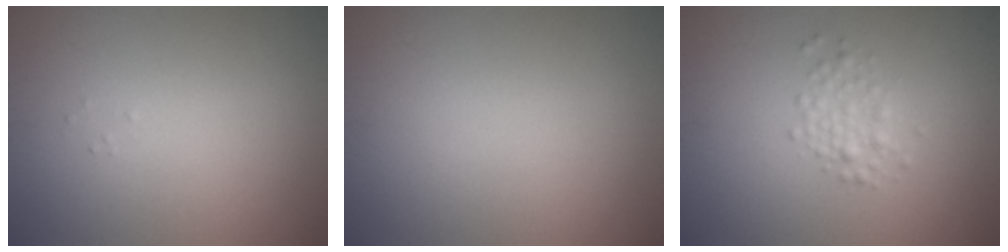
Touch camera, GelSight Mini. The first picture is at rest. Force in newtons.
{"total": 0.0}
{"total": 1.7, "press": 1.7, "slide": 0.0}